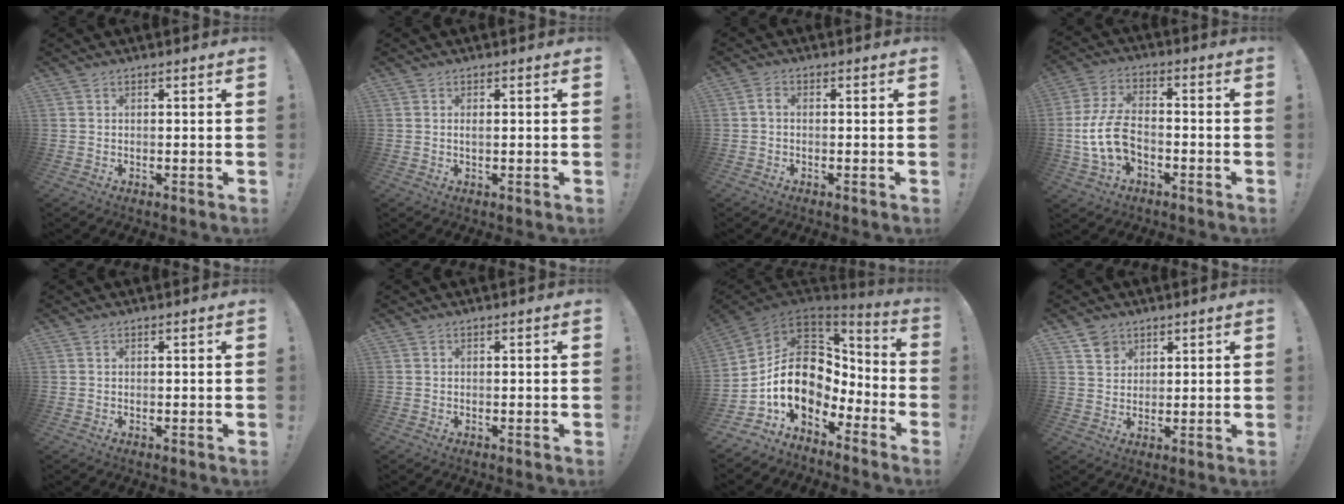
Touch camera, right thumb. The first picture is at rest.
{"total": 0.8, "force": [0.0, 0.2, 0.8], "torque": [-0.009, -0.002, -0.002]}
{"total": 1.7, "force": [-0.5, 0.9, 1.4], "torque": [-0.029, 0.008, -0.008]}
{"total": 12.8, "force": [-3.1, 7.8, 9.6], "torque": [-0.200, 0.009, -0.057]}
{"total": 0.0}
{"total": 0.0}
{"total": 16.9, "force": [-0.4, 12.4, 11.5], "torque": [-0.208, -0.008, 0.016]}
{"total": 5.2, "force": [3.3, 4.0, 0.8], "torque": [-0.007, -0.021, 0.062]}